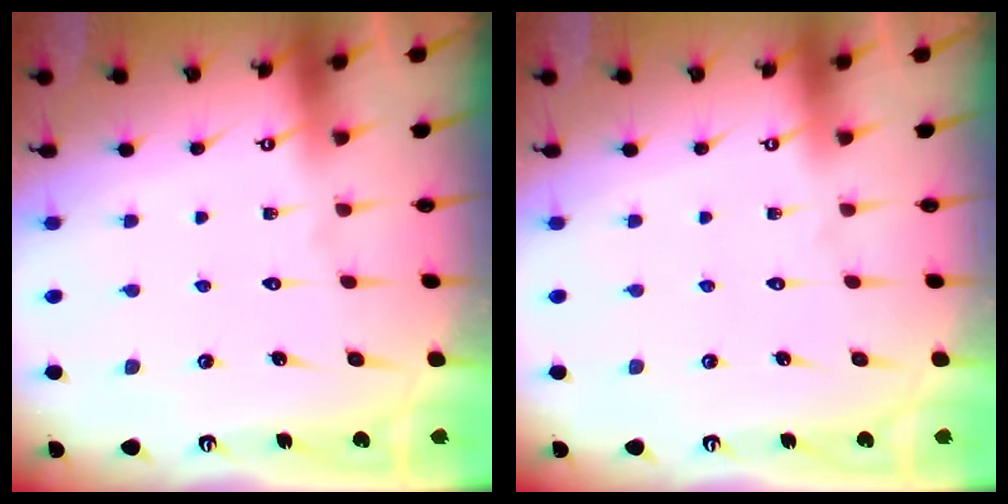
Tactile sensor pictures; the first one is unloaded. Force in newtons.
{"total": 0.0}